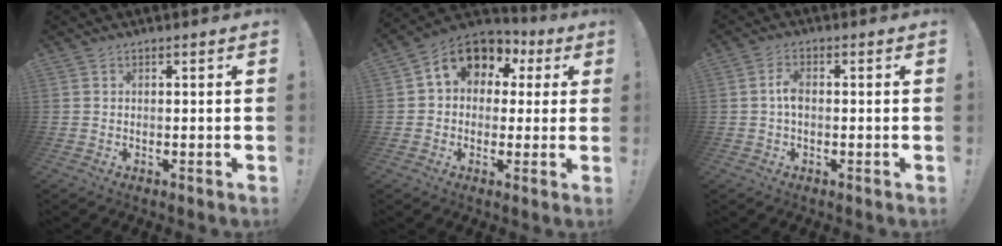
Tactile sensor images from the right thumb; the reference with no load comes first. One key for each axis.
{"total": 11.5, "fx": 4.5, "fy": 8.5, "fz": 6.3, "tx": -0.100, "ty": -0.014, "tz": 0.088}
{"total": 4.0, "fx": -0.2, "fy": 2.1, "fz": 3.4, "tx": -0.068, "ty": 0.008, "tz": -0.006}